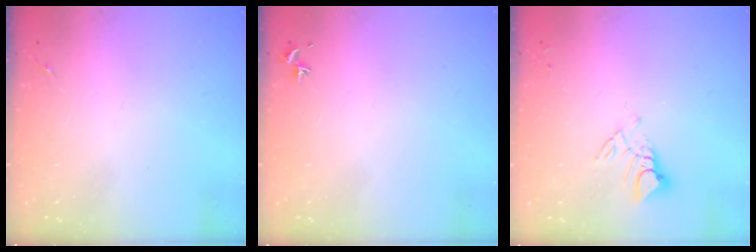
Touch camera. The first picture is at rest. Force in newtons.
{"total": 0.7, "press": 0.5, "slide": 0.4}
{"total": 6.8, "press": 6.8, "slide": 0.5}